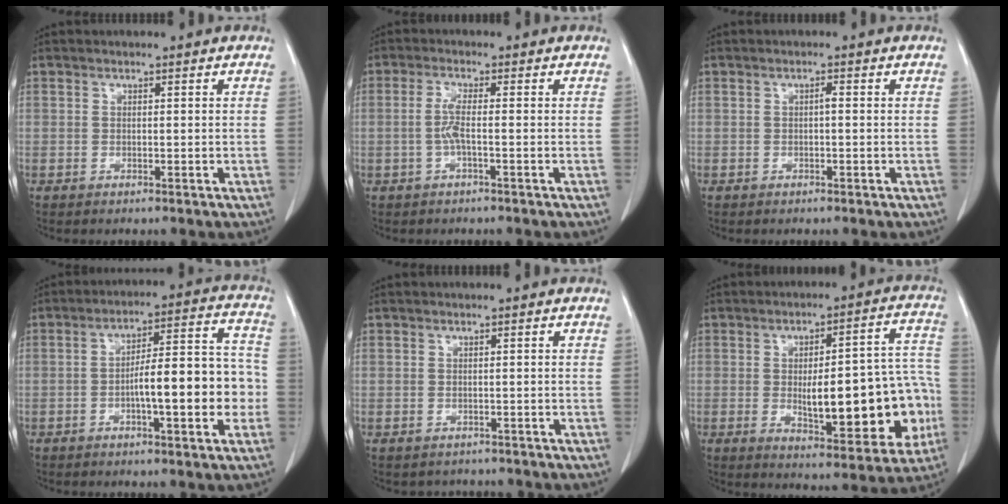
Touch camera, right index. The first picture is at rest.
{"total": 2.9, "force": [-0.6, 0.1, 2.8], "torque": [-0.062, -0.001, -0.013]}
{"total": 0.7, "force": [-0.1, 0.1, 0.7], "torque": [-0.013, 0.002, 0.000]}
{"total": 12.6, "force": [-2.8, 2.7, 12.0], "torque": [-0.177, 0.032, -0.040]}
{"total": 2.2, "force": [-1.8, 1.3, -0.2], "torque": [-0.005, 0.004, -0.026]}
{"total": 18.8, "force": [-3.2, 5.8, 17.6], "torque": [-0.197, 0.032, -0.024]}